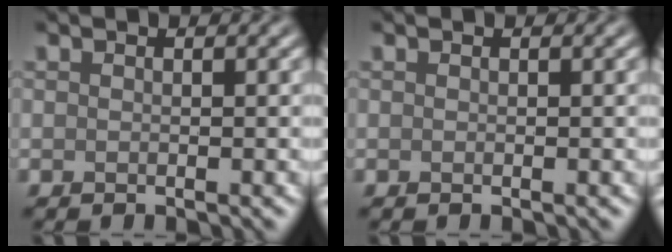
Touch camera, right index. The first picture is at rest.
{"total": 0.0}